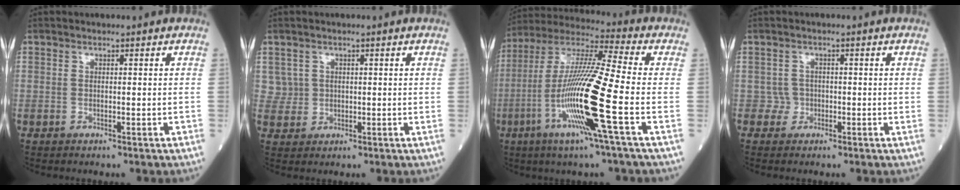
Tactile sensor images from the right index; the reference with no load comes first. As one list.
[{"total": 2.8, "force": [1.0, 2.7, 0.0], "torque": [0.013, 0.004, 0.017]}, {"total": 17.6, "force": [-5.1, -0.7, 16.8], "torque": [-0.339, -0.018, -0.110]}, {"total": 1.5, "force": [-0.6, 1.3, -0.3], "torque": [0.016, 0.011, -0.017]}]